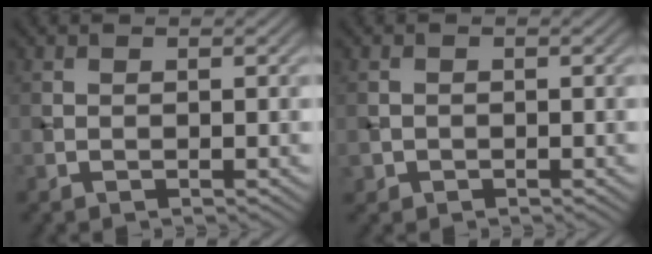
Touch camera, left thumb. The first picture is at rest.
{"total": 1.0, "force": [-0.4, 0.9, 0.1], "torque": [0.000, -0.006, -0.010]}